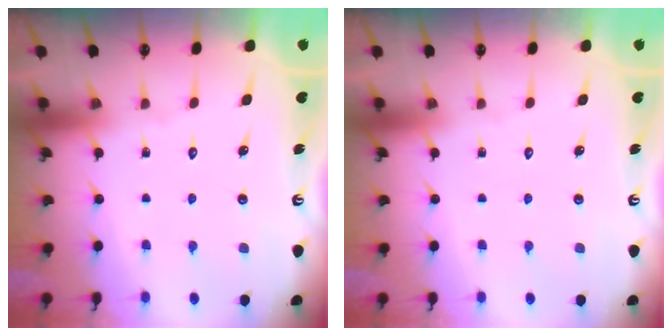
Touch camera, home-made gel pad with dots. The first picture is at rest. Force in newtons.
{"total": 0.0}